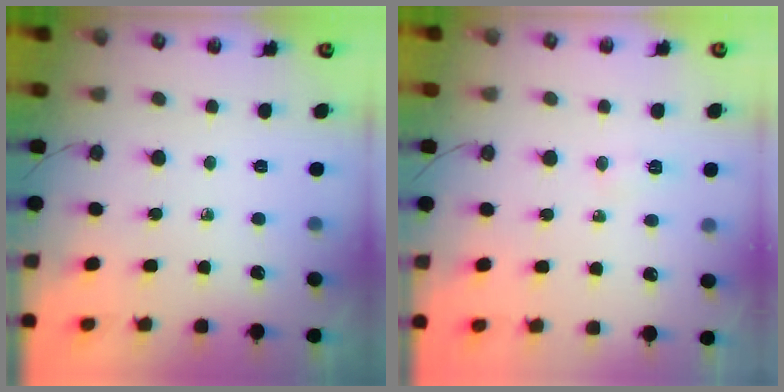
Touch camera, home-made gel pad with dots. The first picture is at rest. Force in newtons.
{"total": 5.7, "press": 5.4, "slide": 2.1}